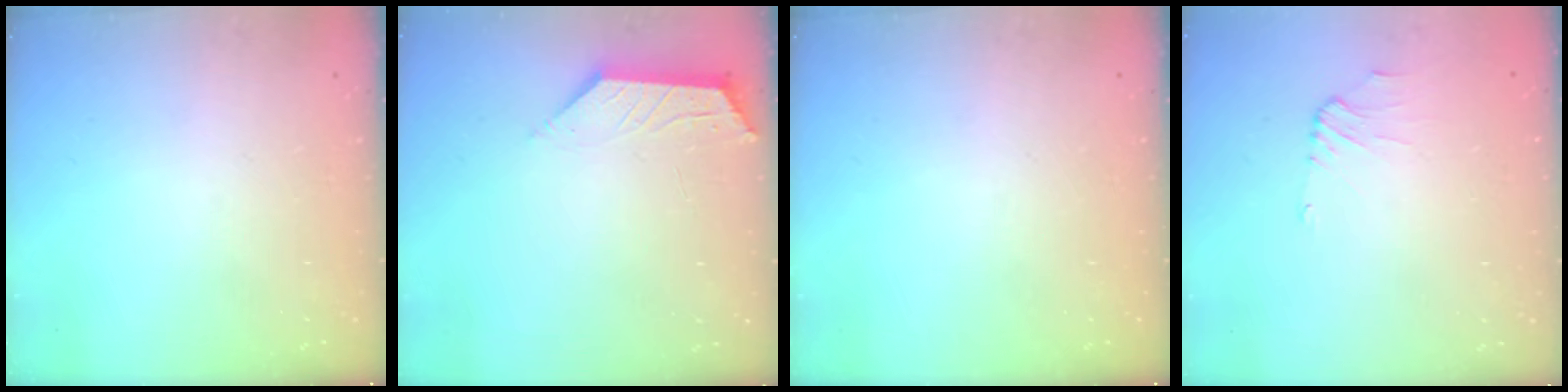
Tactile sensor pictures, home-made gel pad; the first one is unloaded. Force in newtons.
{"total": 2.0, "press": 1.9, "slide": 0.4}
{"total": 0.0}
{"total": 0.5, "press": 0.3, "slide": 0.4}